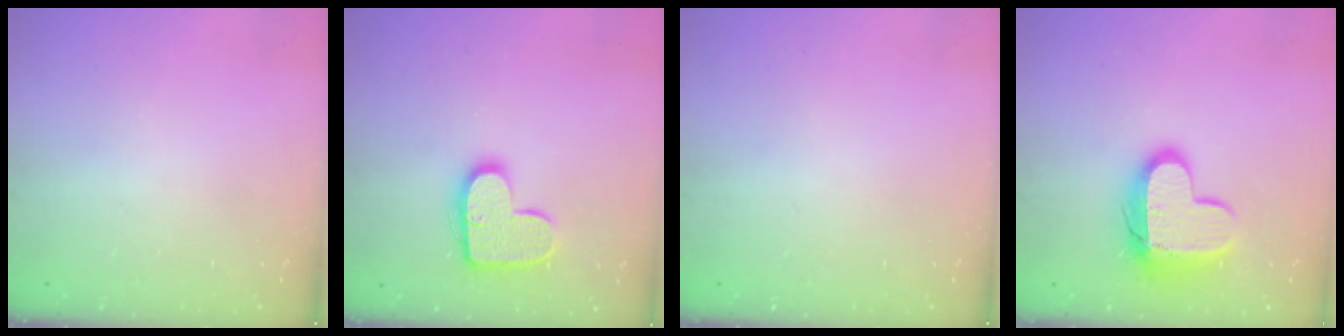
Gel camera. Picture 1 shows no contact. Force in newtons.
{"total": 13.8, "press": 13.8, "slide": 0.7}
{"total": 0.0}
{"total": 14.1, "press": 14.1, "slide": 1.1}